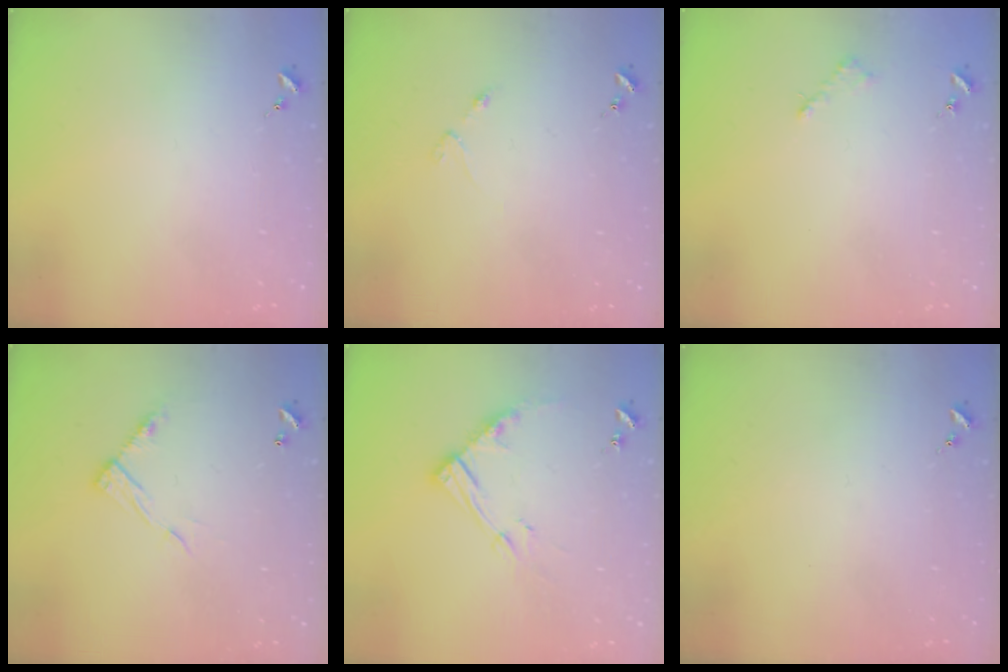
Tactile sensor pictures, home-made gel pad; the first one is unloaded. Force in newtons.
{"total": 2.5, "press": 2.4, "slide": 0.4}
{"total": 2.6, "press": 2.5, "slide": 0.3}
{"total": 9.4, "press": 9.4, "slide": 0.1}
{"total": 13.1, "press": 13.0, "slide": 1.3}
{"total": 0.0}